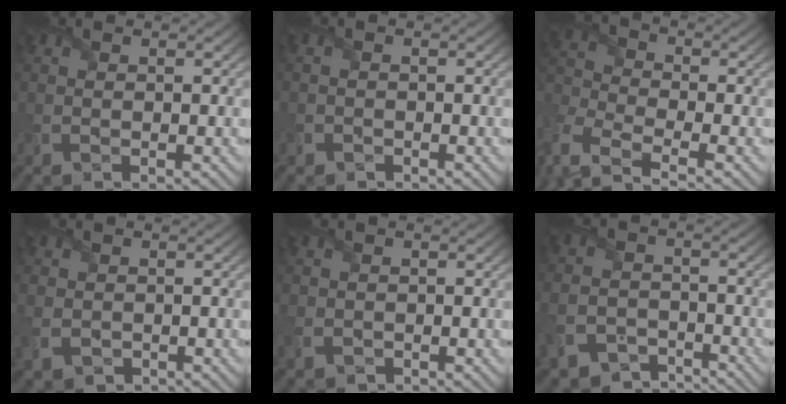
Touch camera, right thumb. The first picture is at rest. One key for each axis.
{"total": 1.1, "fx": -0.9, "fy": 0.6, "fz": -0.1, "tx": 0.011, "ty": -0.002, "tz": -0.017}
{"total": 7.7, "fx": -5.2, "fy": 3.1, "fz": 4.7, "tx": -0.128, "ty": -0.031, "tz": -0.111}
{"total": 3.1, "fx": -0.6, "fy": 2.6, "fz": 1.6, "tx": -0.058, "ty": -0.012, "tz": -0.011}
{"total": 2.0, "fx": -0.6, "fy": 1.7, "fz": 0.9, "tx": -0.030, "ty": -0.005, "tz": -0.012}
{"total": 7.6, "fx": -5.3, "fy": 4.7, "fz": 2.8, "tx": -0.071, "ty": -0.031, "tz": -0.089}